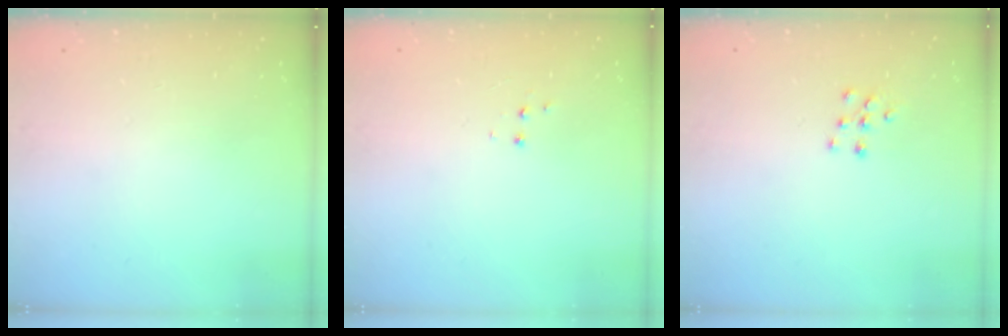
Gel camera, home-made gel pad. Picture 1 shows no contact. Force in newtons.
{"total": 3.5, "press": 3.4, "slide": 0.5}
{"total": 6.8, "press": 6.8, "slide": 0.4}